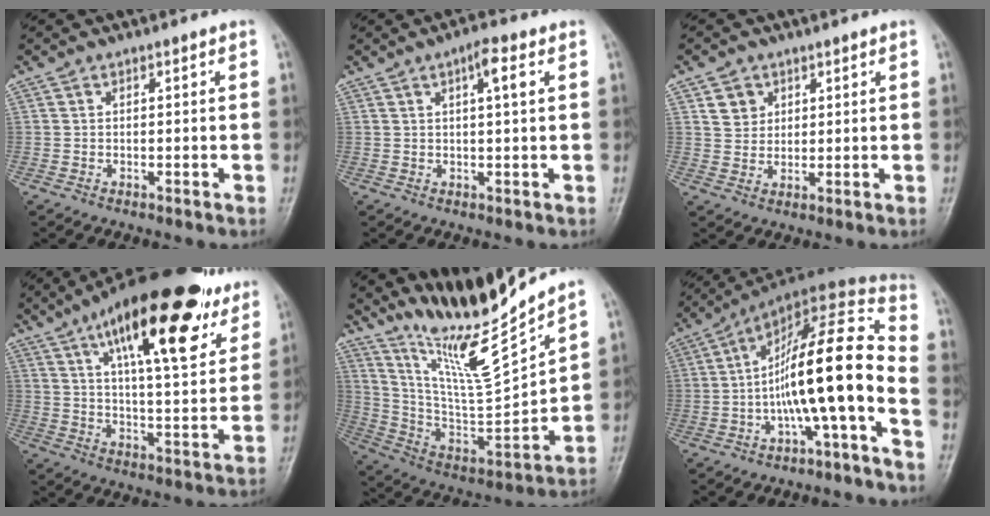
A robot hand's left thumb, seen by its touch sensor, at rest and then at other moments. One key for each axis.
{"total": 4.2, "fx": 1.5, "fy": 0.7, "fz": 3.9, "tx": -0.066, "ty": 0.005, "tz": 0.024}
{"total": 4.1, "fx": 2.0, "fy": 3.4, "fz": 1.1, "tx": 0.000, "ty": -0.013, "tz": 0.039}
{"total": 24.6, "fx": 13.5, "fy": 8.4, "fz": 18.8, "tx": -0.263, "ty": -0.031, "tz": 0.209}
{"total": 17.1, "fx": 14.7, "fy": 0.0, "fz": 8.8, "tx": -0.138, "ty": -0.091, "tz": 0.284}
{"total": 17.0, "fx": -4.6, "fy": 3.3, "fz": 16.1, "tx": -0.274, "ty": 0.086, "tz": -0.079}